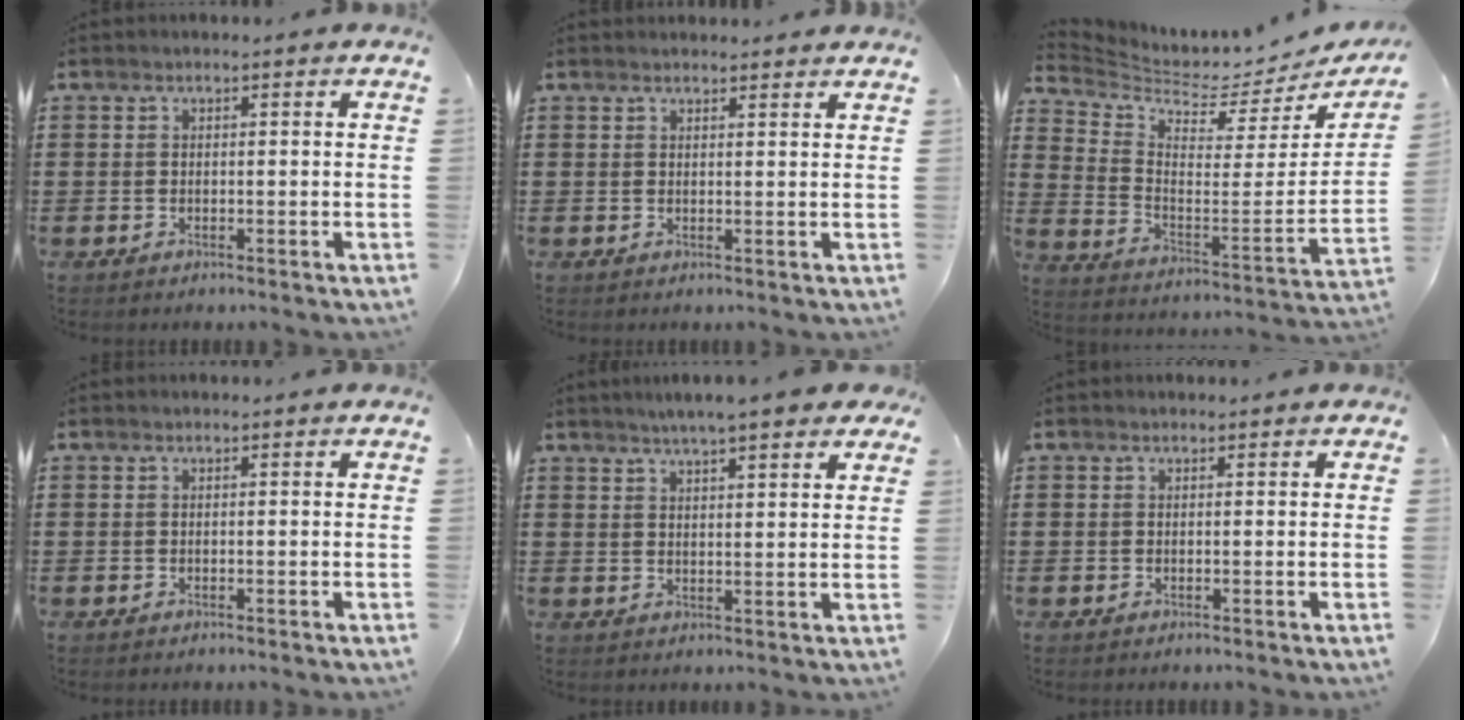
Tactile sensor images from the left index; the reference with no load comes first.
{"total": 1.3, "force": [1.3, 0.2, 0.1], "torque": [-0.003, 0.003, 0.026]}
{"total": 3.3, "force": [3.2, 0.5, 0.7], "torque": [-0.040, -0.048, 0.047]}
{"total": 0.0}
{"total": 4.1, "force": [3.5, 0.3, 2.1], "torque": [-0.051, -0.001, 0.061]}
{"total": 0.9, "force": [0.2, 0.9, 0.1], "torque": [-0.004, 0.005, 0.002]}